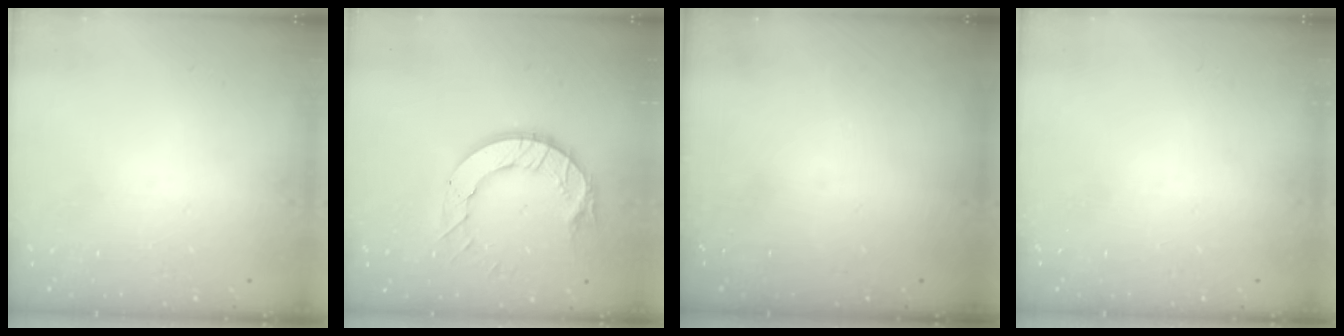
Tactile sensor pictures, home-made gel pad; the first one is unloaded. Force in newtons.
{"total": 11.5, "press": 11.4, "slide": 1.2}
{"total": 0.0}
{"total": 0.0}